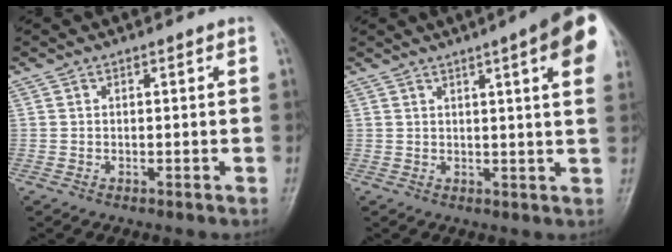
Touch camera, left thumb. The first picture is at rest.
{"total": 12.9, "force": [5.6, 2.1, 11.5], "torque": [-0.129, -0.008, 0.060]}